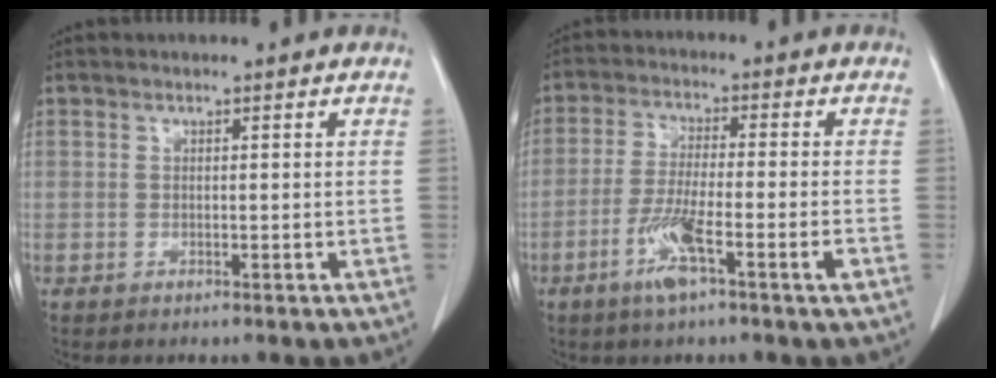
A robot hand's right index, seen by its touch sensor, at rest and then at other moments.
{"total": 8.1, "force": [-3.9, 0.0, 7.1], "torque": [-0.137, -0.009, -0.073]}